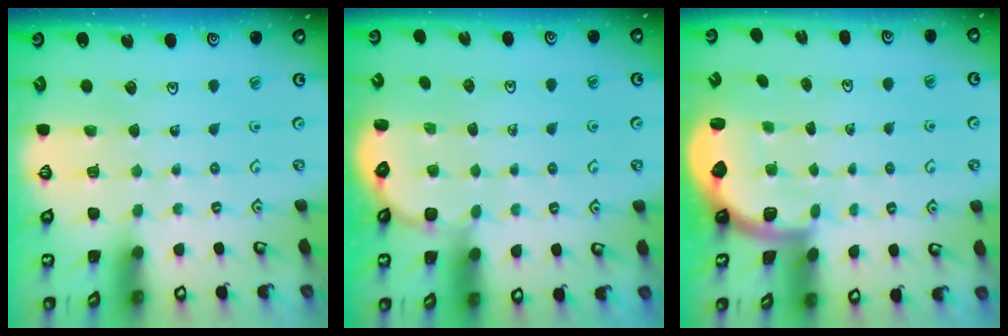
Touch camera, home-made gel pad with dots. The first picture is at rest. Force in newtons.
{"total": 2.6, "press": 2.5, "slide": 0.5}
{"total": 2.1, "press": 2.0, "slide": 0.5}